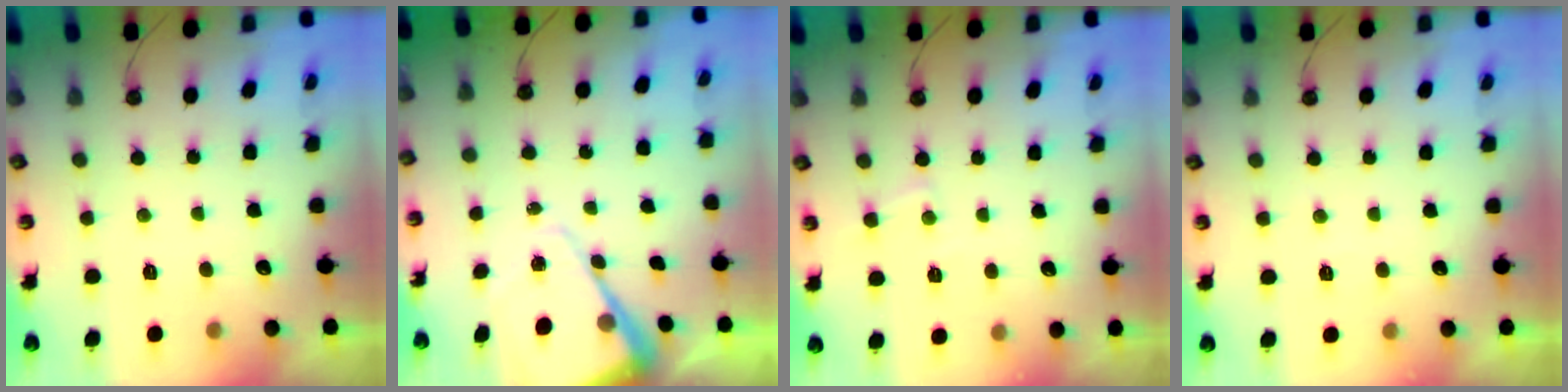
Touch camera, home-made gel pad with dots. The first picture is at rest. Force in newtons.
{"total": 11.4, "press": 11.4, "slide": 1.0}
{"total": 5.5, "press": 5.4, "slide": 0.8}
{"total": 3.5, "press": 3.5, "slide": 0.6}